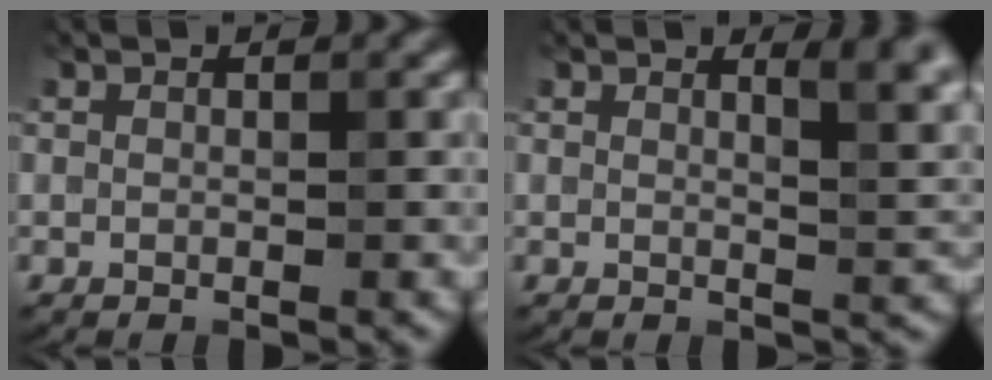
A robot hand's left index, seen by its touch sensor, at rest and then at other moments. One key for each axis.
{"total": 4.1, "fx": 2.2, "fy": 1.1, "fz": 3.2, "tx": -0.032, "ty": 0.003, "tz": 0.030}